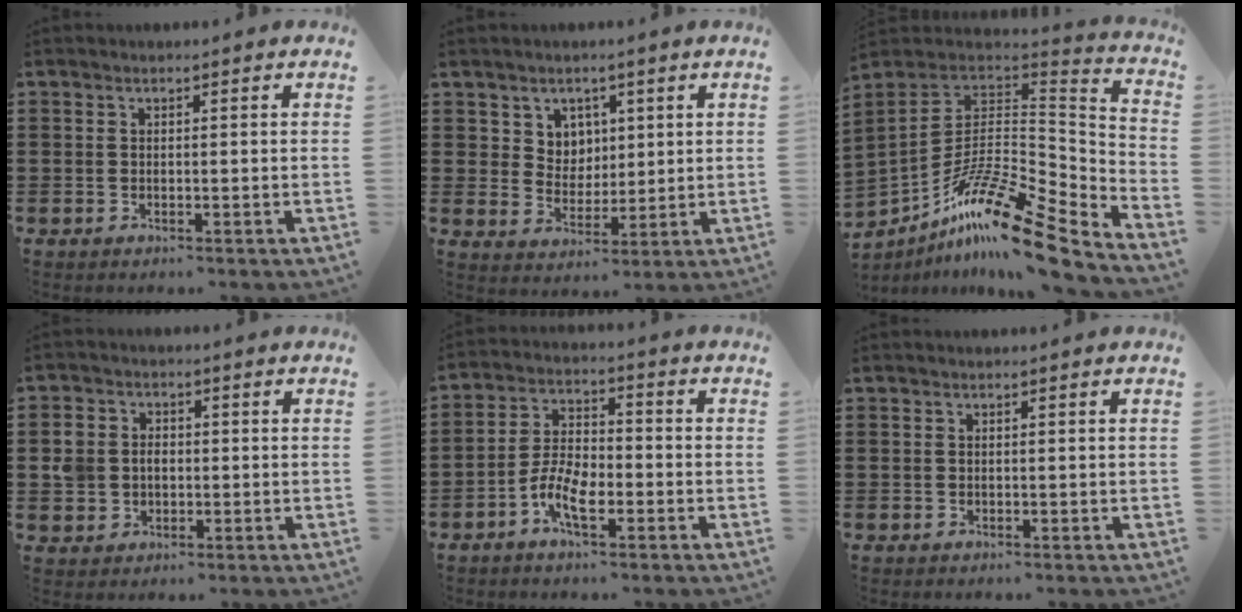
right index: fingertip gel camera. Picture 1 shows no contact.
{"total": 4.9, "force": [2.7, 4.1, 0.5], "torque": [-0.025, 0.004, 0.048]}
{"total": 17.1, "force": [-11.3, 3.9, 12.3], "torque": [-0.224, 0.018, -0.205]}
{"total": 4.1, "force": [-0.3, 3.8, 1.5], "torque": [-0.057, 0.008, -0.011]}
{"total": 6.6, "force": [-3.1, 3.0, 5.1], "torque": [-0.120, 0.000, -0.064]}
{"total": 0.0}